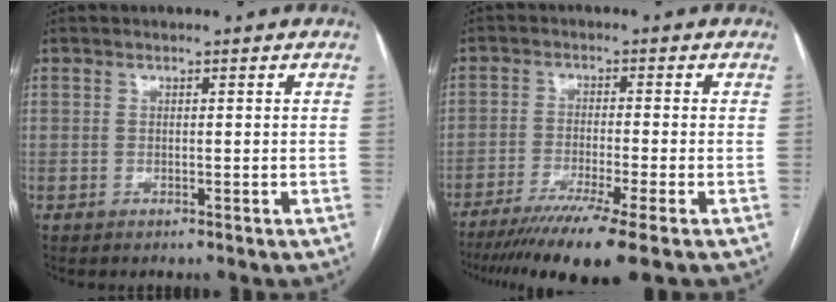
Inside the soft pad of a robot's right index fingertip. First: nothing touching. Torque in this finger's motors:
{"motor_torque": [1.12, -1.02, 0.93, 0.21]}